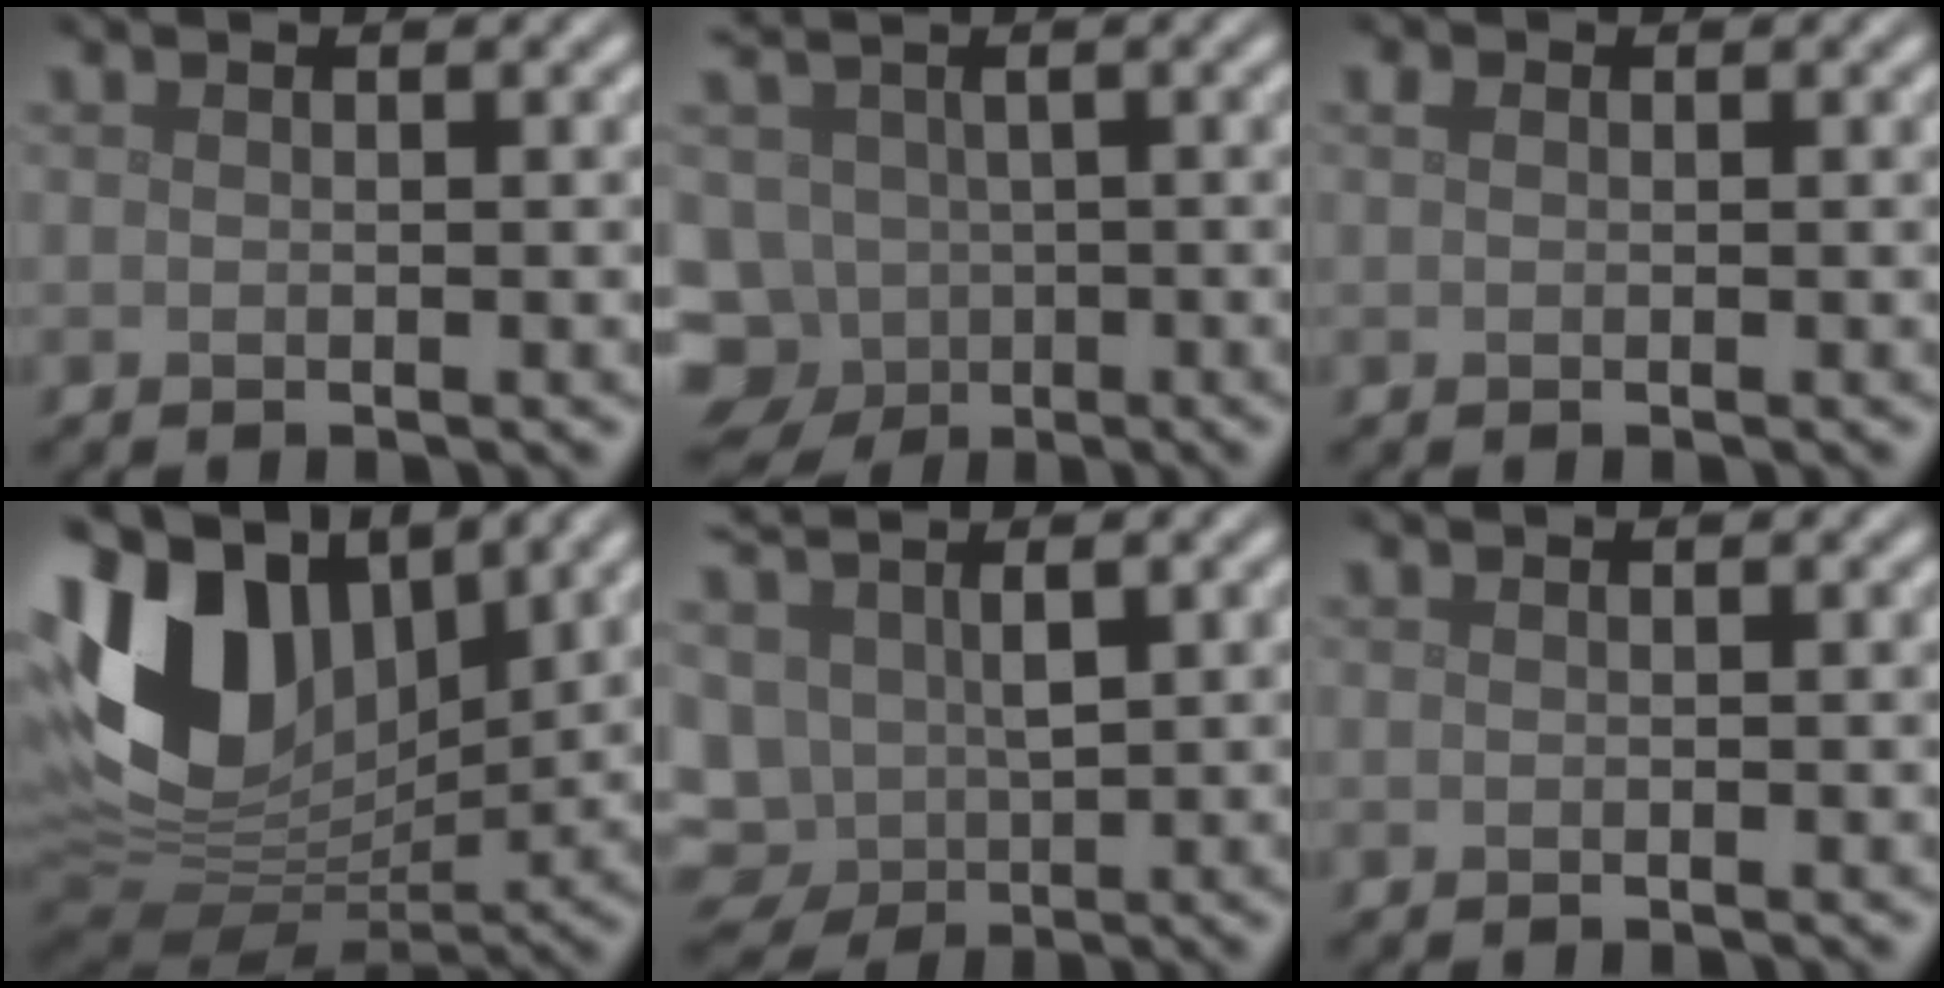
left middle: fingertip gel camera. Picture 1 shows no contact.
{"total": 7.8, "force": [-3.3, 6.4, 3.1], "torque": [-0.077, -0.013, -0.046]}
{"total": 0.7, "force": [0.2, 0.6, 0.3], "torque": [-0.006, 0.002, 0.001]}
{"total": 14.4, "force": [4.7, 9.2, 9.9], "torque": [-0.220, 0.019, 0.084]}
{"total": 7.0, "force": [-0.3, 5.0, 4.9], "torque": [-0.107, -0.015, 0.010]}
{"total": 0.0}